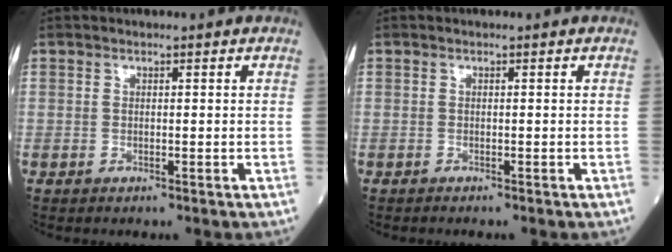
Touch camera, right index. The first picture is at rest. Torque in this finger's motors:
{"motor_torque": [-0.12, -0.06, 0.07, 0.01]}